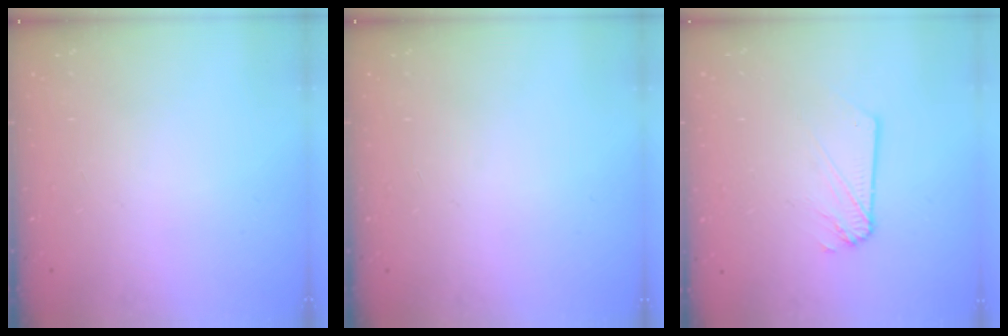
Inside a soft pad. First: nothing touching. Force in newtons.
{"total": 0.0}
{"total": 3.5, "press": 3.5, "slide": 0.1}